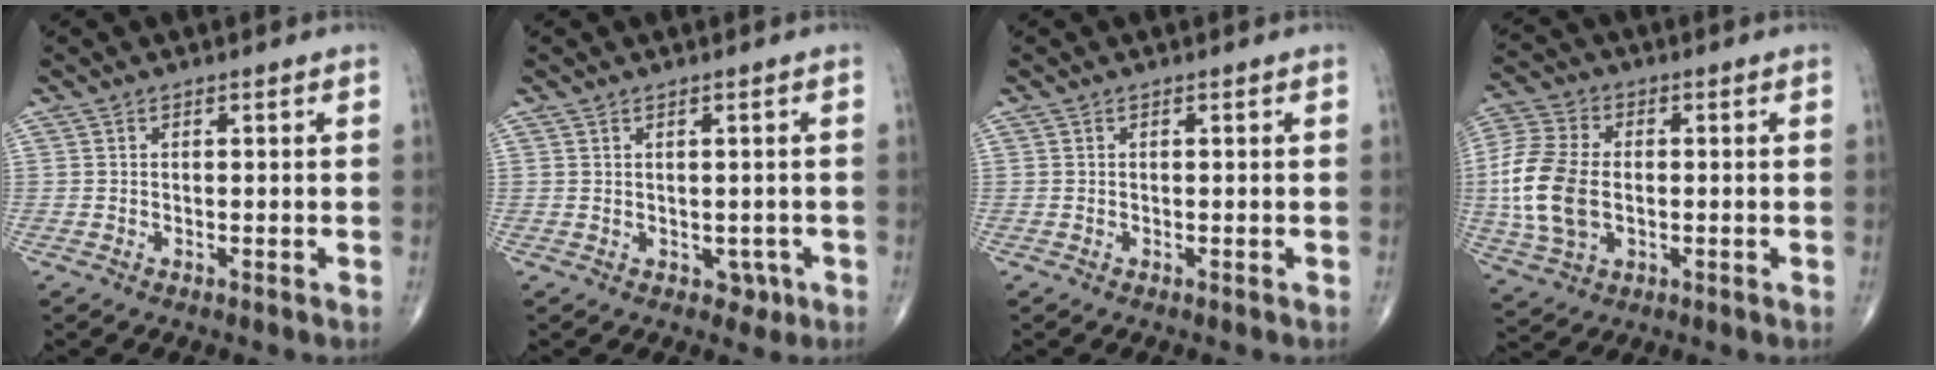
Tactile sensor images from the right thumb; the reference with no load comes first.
{"total": 2.1, "force": [-0.1, 1.8, 1.1], "torque": [-0.002, 0.000, 0.003]}
{"total": 0.0}
{"total": 14.4, "force": [-0.9, 9.4, 10.9], "torque": [-0.242, 0.004, -0.014]}